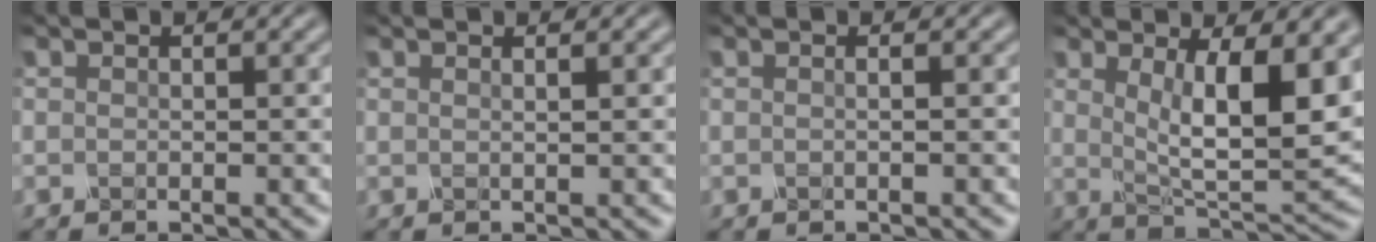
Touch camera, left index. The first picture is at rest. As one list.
[{"total": 1.8, "force": [0.9, 0.9, 1.3], "torque": [-0.003, 0.005, -0.013]}, {"total": 1.8, "force": [0.4, 1.0, 1.5], "torque": [-0.005, 0.008, -0.022]}, {"total": 9.2, "force": [2.3, 2.6, 8.5], "torque": [-0.133, -0.014, 0.046]}]